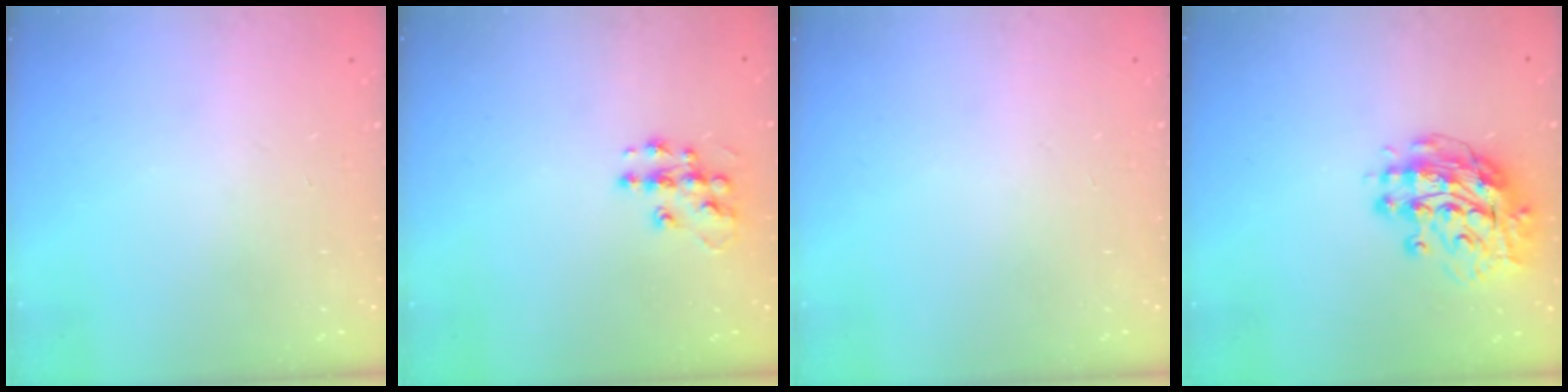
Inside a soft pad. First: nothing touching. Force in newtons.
{"total": 9.6, "press": 9.6, "slide": 0.5}
{"total": 0.0}
{"total": 13.7, "press": 13.6, "slide": 1.5}